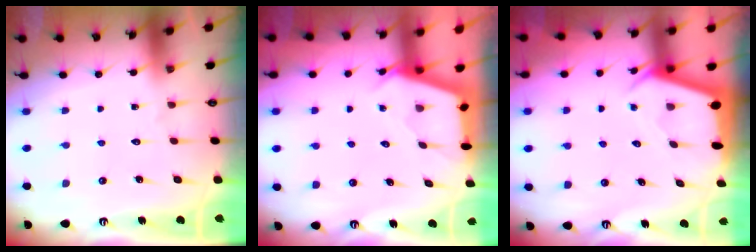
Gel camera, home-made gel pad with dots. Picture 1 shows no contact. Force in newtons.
{"total": 2.6, "press": 2.6, "slide": 0.4}
{"total": 2.5, "press": 2.5, "slide": 0.2}